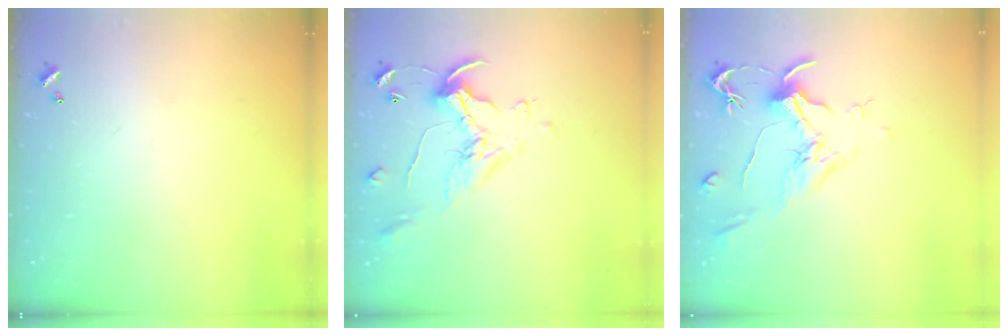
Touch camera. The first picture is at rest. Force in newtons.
{"total": 1.1, "press": 0.8, "slide": 0.9}
{"total": 2.1, "press": 2.0, "slide": 0.8}